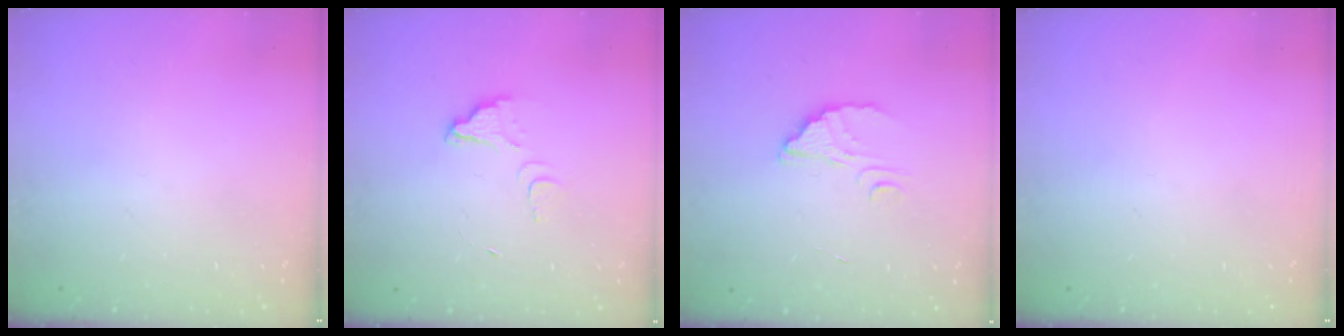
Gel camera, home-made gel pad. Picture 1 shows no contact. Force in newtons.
{"total": 4.7, "press": 4.7, "slide": 0.5}
{"total": 2.3, "press": 2.3, "slide": 0.0}
{"total": 0.0}